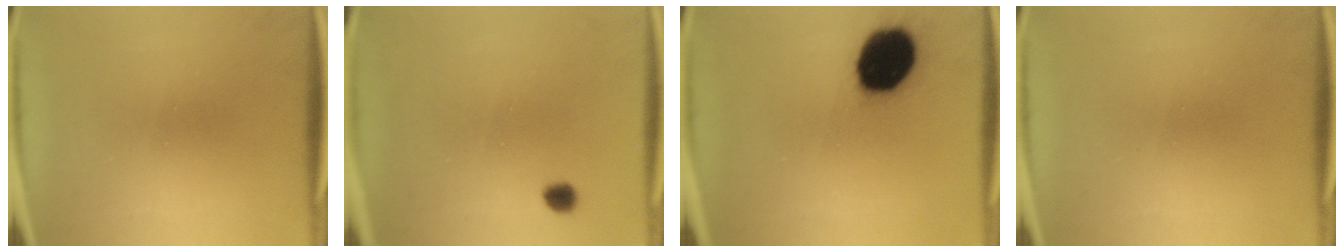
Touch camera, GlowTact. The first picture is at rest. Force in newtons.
{"total": 1.9}
{"total": 18.9}
{"total": 0.0}